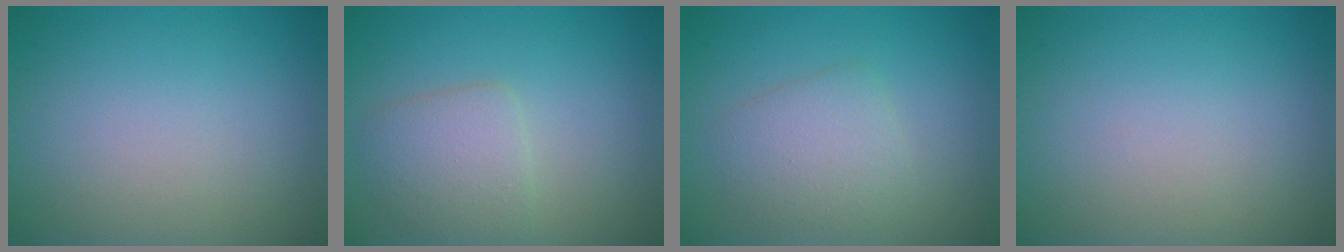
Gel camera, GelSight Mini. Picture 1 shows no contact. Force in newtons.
{"total": 3.0, "press": 3.0, "slide": 0.1}
{"total": 3.0, "press": 3.0, "slide": 0.0}
{"total": 0.0}